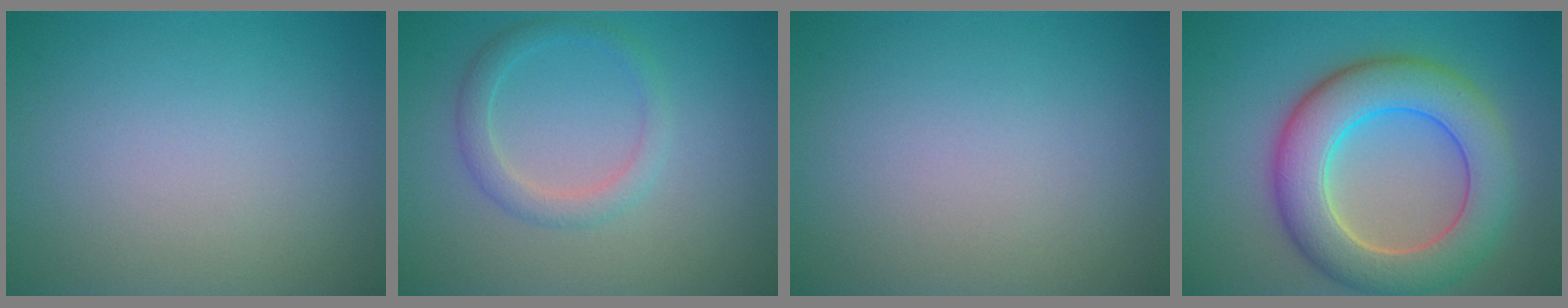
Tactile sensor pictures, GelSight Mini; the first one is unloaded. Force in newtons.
{"total": 2.2, "press": 2.2, "slide": 0.1}
{"total": 0.0}
{"total": 8.7, "press": 8.7, "slide": 0.9}